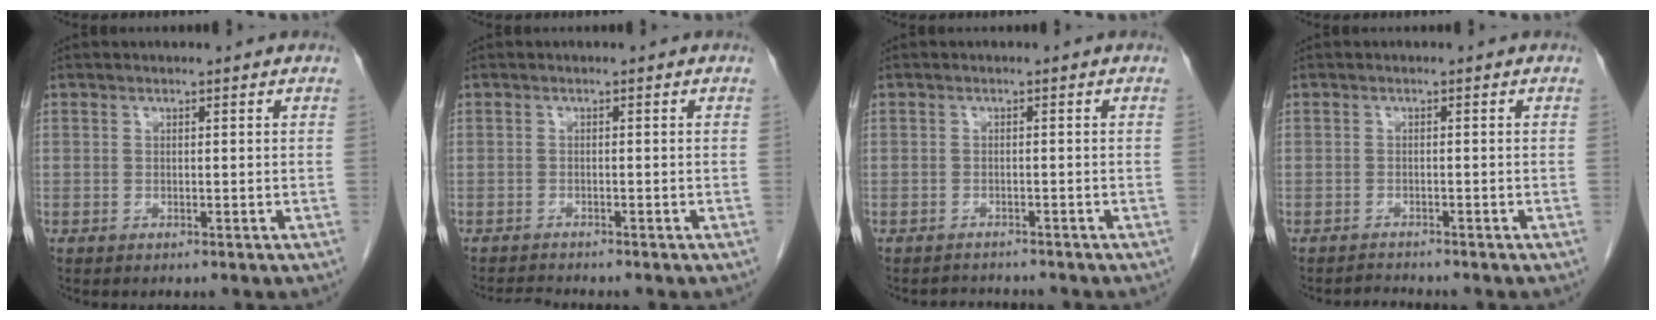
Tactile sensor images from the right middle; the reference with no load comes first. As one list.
[{"total": 2.0, "force": [-2.0, -0.3, 0.2], "torque": [-0.007, -0.011, -0.035]}, {"total": 2.2, "force": [-2.2, 0.3, -0.2], "torque": [0.001, -0.009, -0.033]}, {"total": 1.3, "force": [-1.3, -0.2, -0.2], "torque": [-0.001, -0.010, -0.019]}]